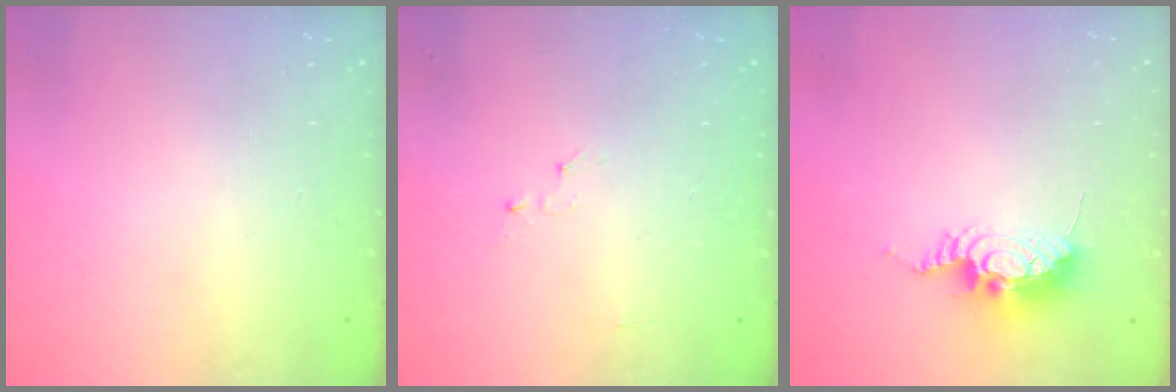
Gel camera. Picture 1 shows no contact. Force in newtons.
{"total": 2.8, "press": 2.8, "slide": 0.3}
{"total": 9.1, "press": 9.1, "slide": 1.0}